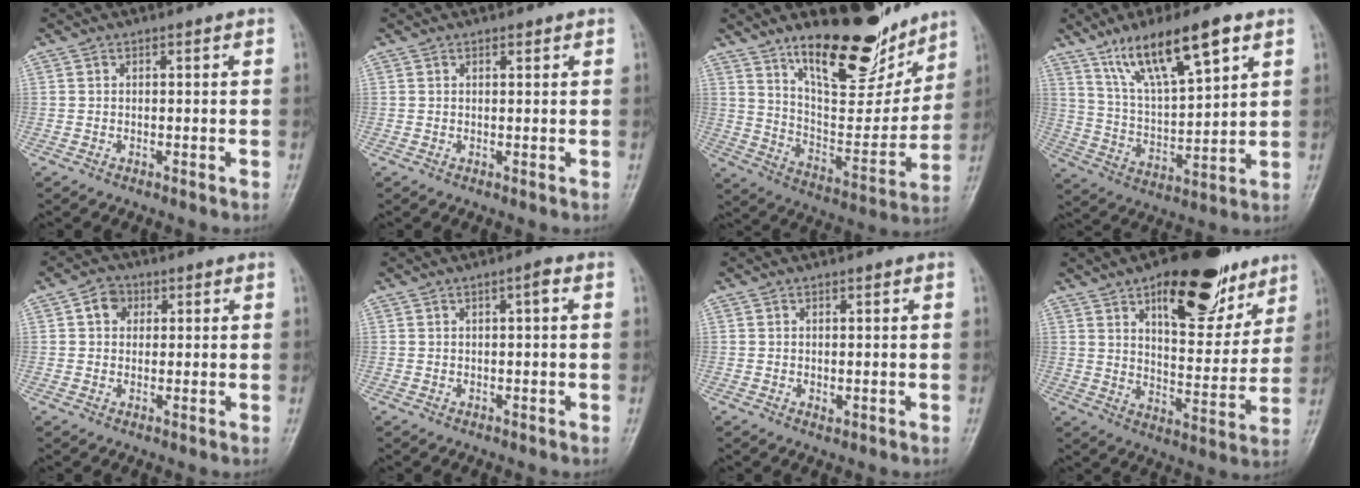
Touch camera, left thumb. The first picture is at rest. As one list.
[{"total": 0.9, "force": [0.7, 0.4, 0.4], "torque": [-0.006, -0.004, 0.008]}, {"total": 21.0, "force": [14.5, 8.0, 12.8], "torque": [-0.144, -0.093, 0.239]}, {"total": 15.5, "force": [9.2, 4.2, 11.8], "torque": [-0.194, -0.032, 0.176]}, {"total": 3.7, "force": [1.1, 3.1, 1.7], "torque": [-0.008, 0.002, 0.013]}, {"total": 1.7, "force": [0.5, 0.2, 1.6], "torque": [-0.028, 0.003, 0.007]}, {"total": 1.0, "force": [0.3, 0.6, 0.7], "torque": [-0.012, -0.005, 0.010]}, {"total": 20.0, "force": [11.6, 8.9, 13.7], "torque": [-0.140, -0.055, 0.173]}]